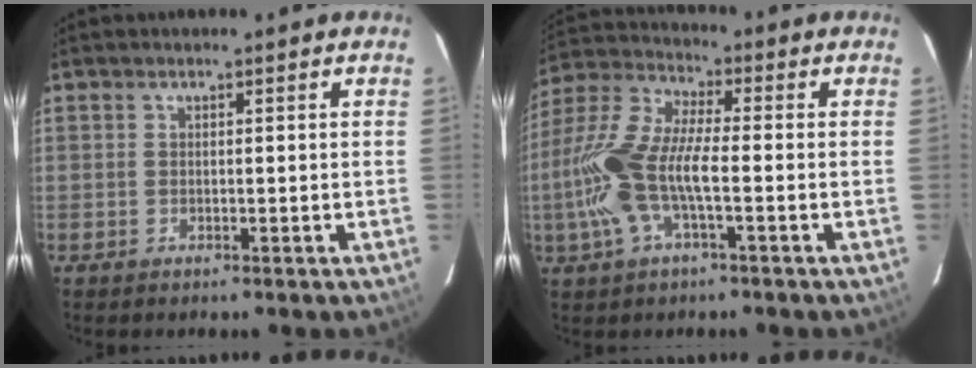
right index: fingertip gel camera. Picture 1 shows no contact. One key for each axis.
{"total": 13.9, "fx": -2.9, "fy": 4.4, "fz": 12.9, "tx": -0.281, "ty": 0.003, "tz": -0.060}